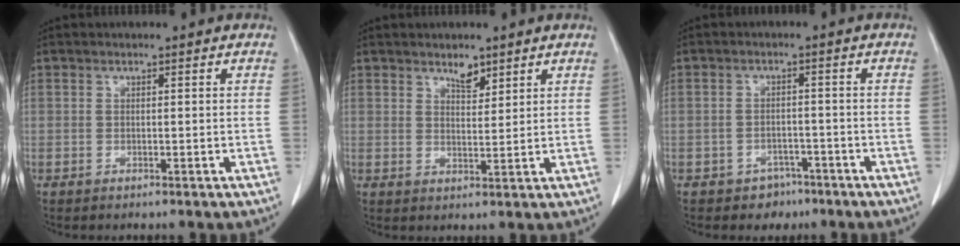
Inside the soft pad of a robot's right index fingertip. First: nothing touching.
{"total": 2.9, "force": [2.3, 1.2, 1.4], "torque": [-0.024, -0.006, 0.041]}
{"total": 3.6, "force": [-2.4, 2.6, 0.5], "torque": [-0.006, 0.012, -0.028]}